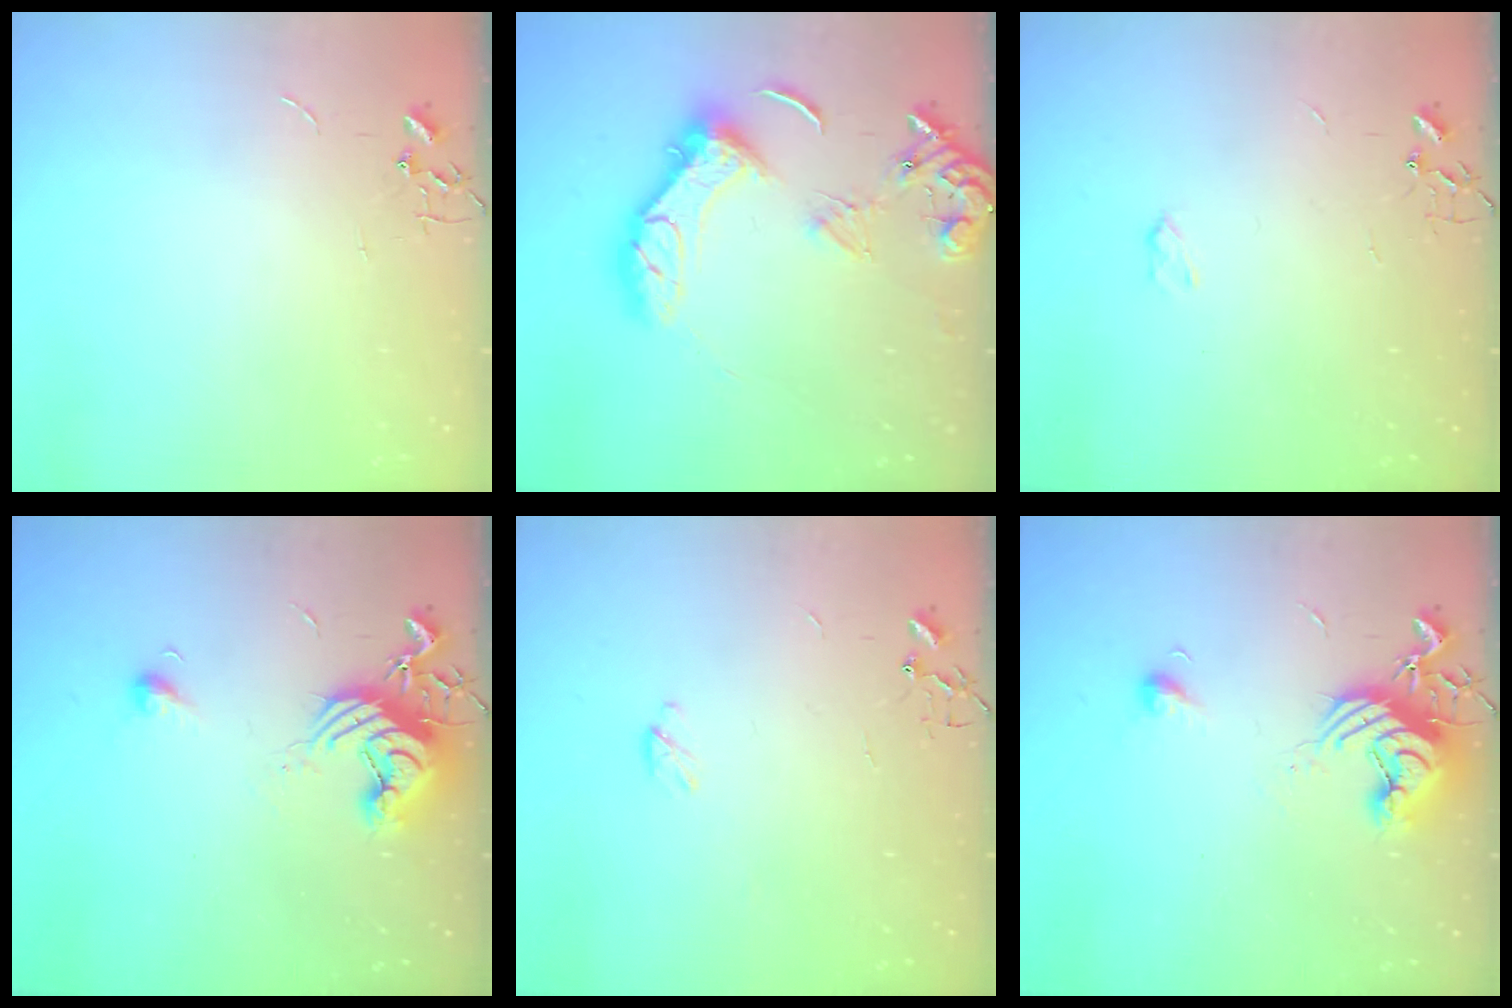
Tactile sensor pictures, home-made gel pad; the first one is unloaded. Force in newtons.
{"total": 15.4, "press": 15.3, "slide": 1.4}
{"total": 2.5, "press": 2.4, "slide": 0.4}
{"total": 13.4, "press": 13.4, "slide": 1.2}
{"total": 2.9, "press": 2.9, "slide": 0.4}
{"total": 13.4, "press": 13.4, "slide": 1.2}